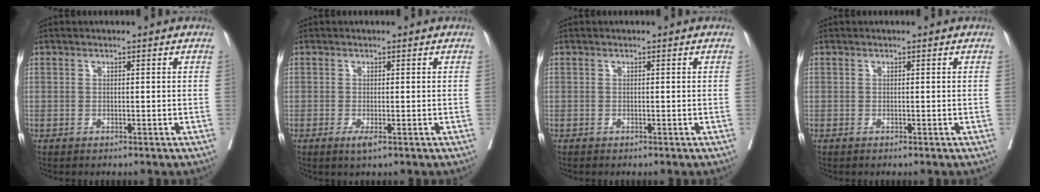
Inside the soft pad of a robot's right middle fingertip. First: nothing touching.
{"total": 1.5, "force": [-0.7, 0.2, 1.3], "torque": [-0.019, -0.005, -0.012]}
{"total": 0.0}
{"total": 0.0}